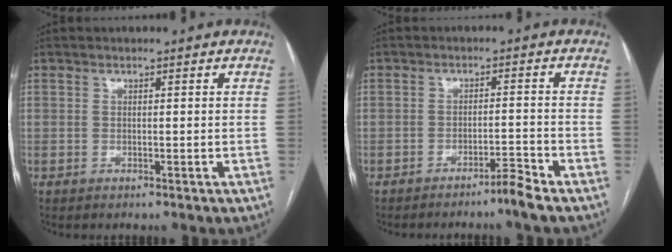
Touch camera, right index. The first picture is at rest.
{"total": 3.0, "force": [-2.6, -0.7, 1.4], "torque": [-0.021, -0.004, -0.045]}